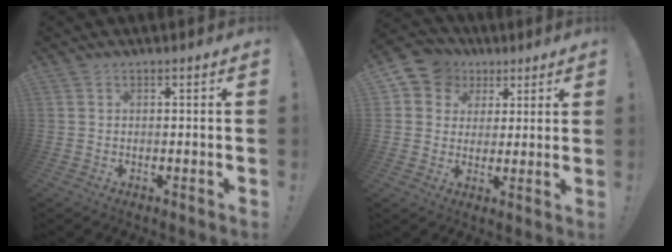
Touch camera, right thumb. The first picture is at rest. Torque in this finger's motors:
{"motor_torque": [0.81, 0.74, 0.39, -0.03, -0.02]}